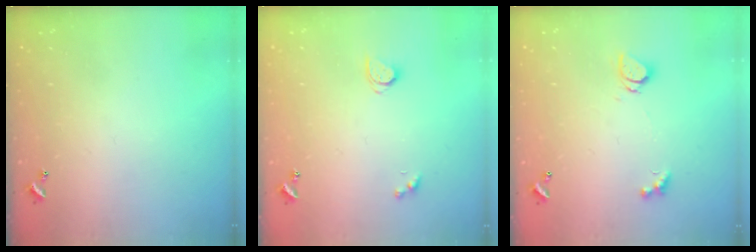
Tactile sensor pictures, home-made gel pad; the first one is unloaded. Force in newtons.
{"total": 2.6, "press": 2.6, "slide": 0.3}
{"total": 1.6, "press": 1.6, "slide": 0.2}